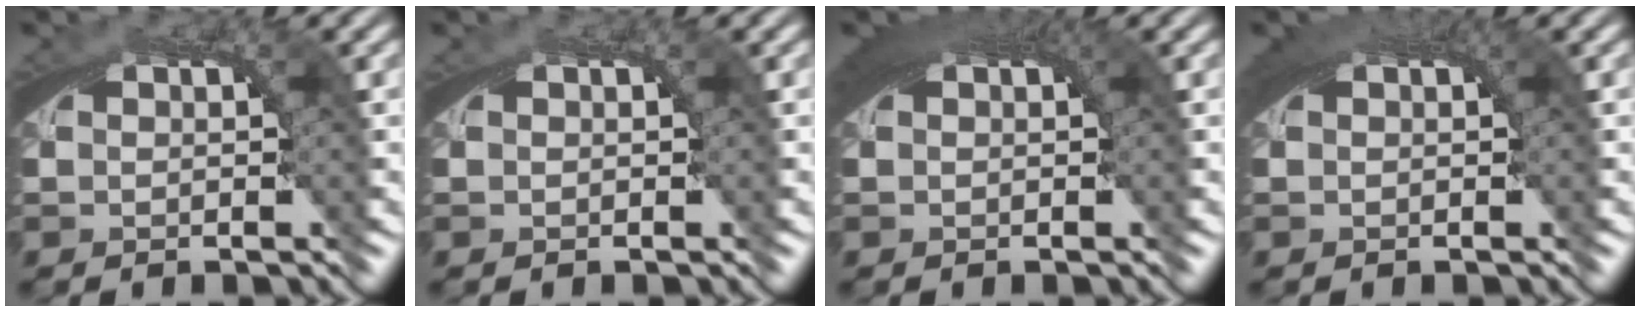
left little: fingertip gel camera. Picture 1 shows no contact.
{"total": 0.0}
{"total": 3.2, "force": [1.1, 1.0, 2.9], "torque": [-0.036, 0.011, 0.015]}
{"total": 2.3, "force": [0.9, 0.5, 2.1], "torque": [-0.025, 0.008, 0.013]}